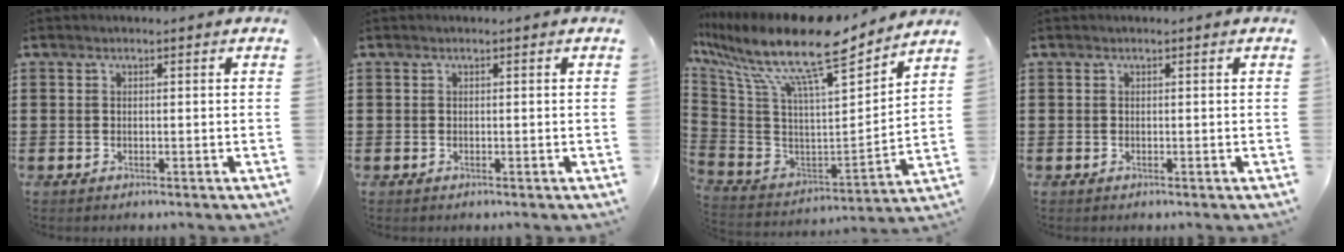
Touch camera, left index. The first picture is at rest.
{"total": 0.0}
{"total": 15.1, "force": [11.1, 3.0, 9.9], "torque": [-0.212, -0.077, 0.179]}
{"total": 0.0}